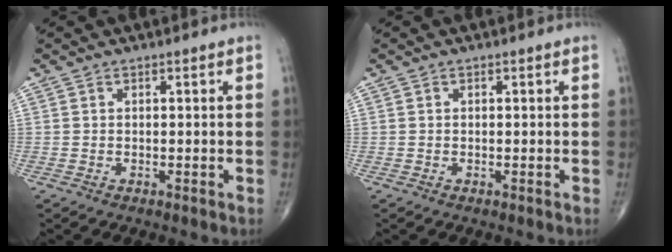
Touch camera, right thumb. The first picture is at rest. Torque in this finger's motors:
{"motor_torque": [-0.08, -0.23, -0.27, -0.05, -0.03]}